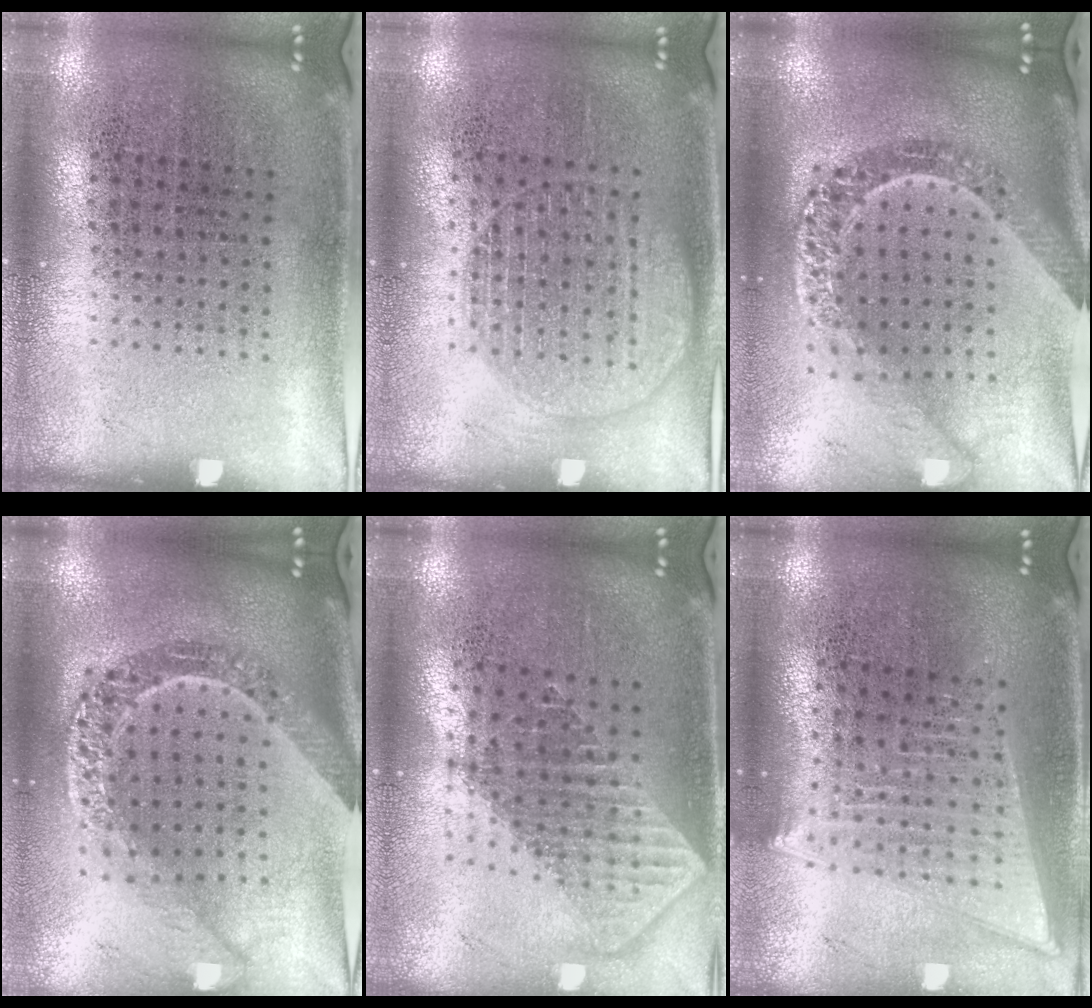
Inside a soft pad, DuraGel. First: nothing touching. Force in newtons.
{"total": 1.3, "press": 1.3, "slide": 0.1}
{"total": 3.0, "press": 2.3, "slide": 1.9}
{"total": 2.7, "press": 2.2, "slide": 1.6}
{"total": 1.8, "press": 1.4, "slide": 1.2}
{"total": 2.0, "press": 1.7, "slide": 1.0}